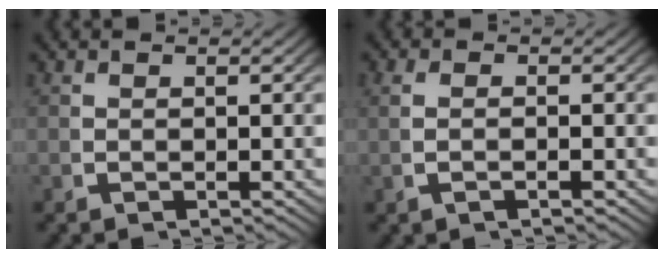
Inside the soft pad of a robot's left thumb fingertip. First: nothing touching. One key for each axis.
{"total": 1.0, "fx": -0.1, "fy": 0.2, "fz": 0.9, "tx": -0.021, "ty": 0.009, "tz": -0.005}